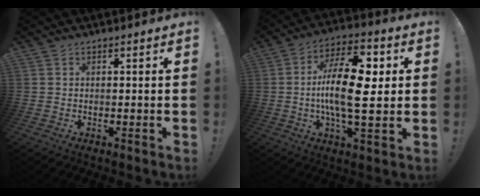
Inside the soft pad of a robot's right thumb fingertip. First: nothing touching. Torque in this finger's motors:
{"motor_torque": [2.16, 2.80, 0.94, -0.52, 0.43]}